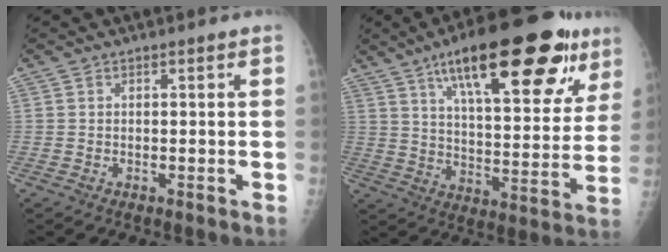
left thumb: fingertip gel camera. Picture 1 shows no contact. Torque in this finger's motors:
{"motor_torque": [2.69, 2.18, 1.71, -1.06, 0.24]}